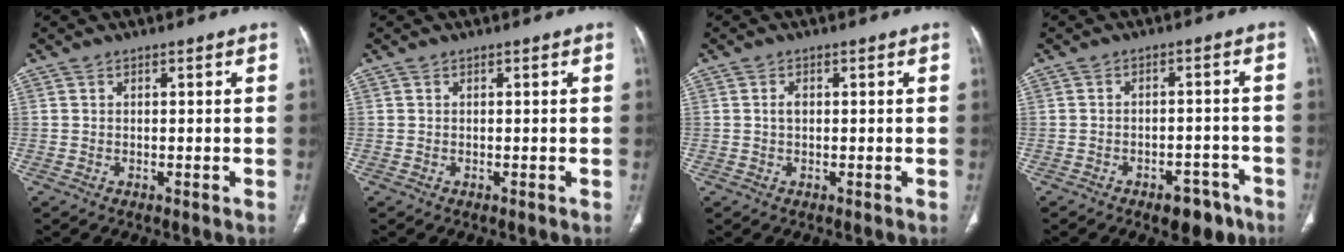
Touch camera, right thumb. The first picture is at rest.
{"total": 0.0}
{"total": 1.3, "force": [0.1, 0.8, 1.0], "torque": [-0.019, 0.002, 0.000]}
{"total": 6.9, "force": [-4.5, 3.6, 3.7], "torque": [-0.029, 0.030, -0.057]}